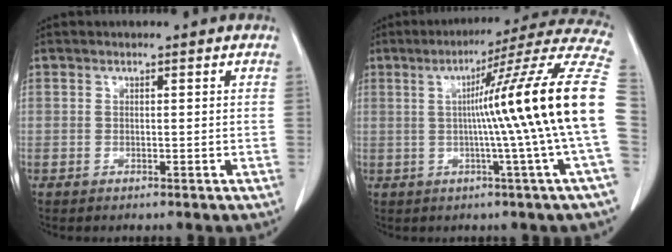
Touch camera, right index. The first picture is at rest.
{"total": 20.0, "force": [-0.3, -3.1, 19.7], "torque": [-0.235, 0.013, -0.022]}